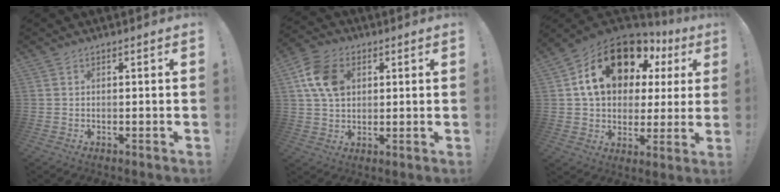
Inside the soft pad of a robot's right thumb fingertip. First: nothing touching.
{"total": 11.6, "force": [3.3, 8.6, 7.1], "torque": [-0.127, 0.008, 0.066]}
{"total": 20.3, "force": [9.6, 12.7, 12.7], "torque": [-0.189, -0.044, 0.181]}